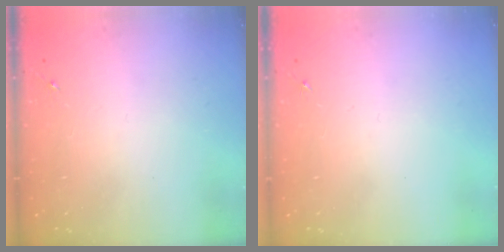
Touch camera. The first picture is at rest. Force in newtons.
{"total": 0.0}